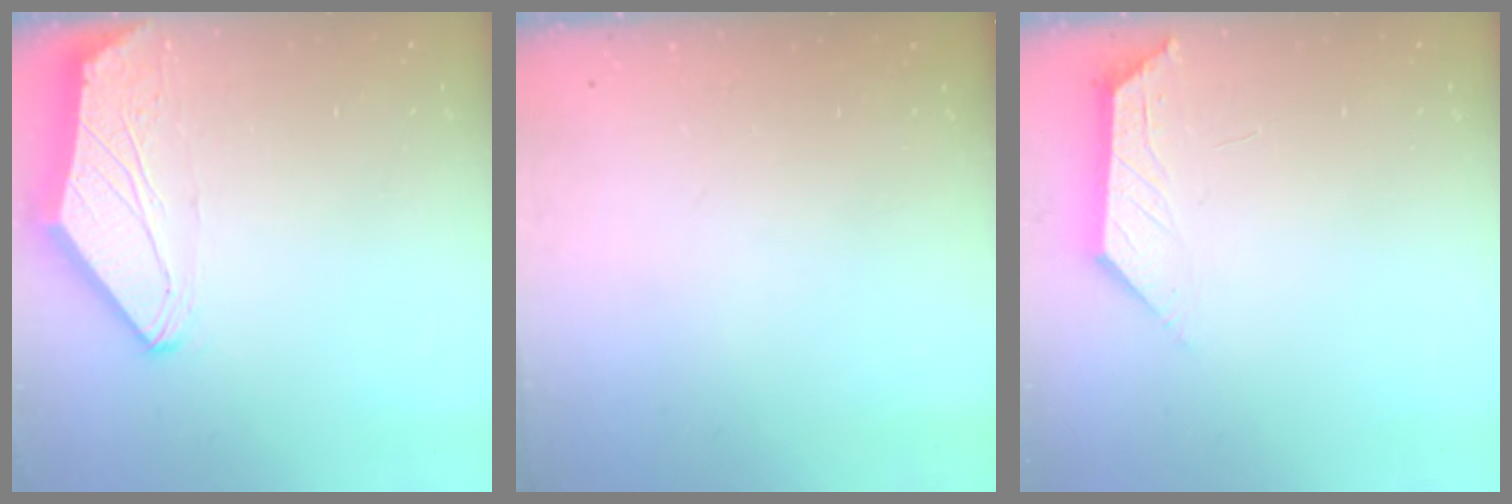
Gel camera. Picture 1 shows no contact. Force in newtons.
{"total": 0.0}
{"total": 1.8, "press": 1.7, "slide": 0.4}